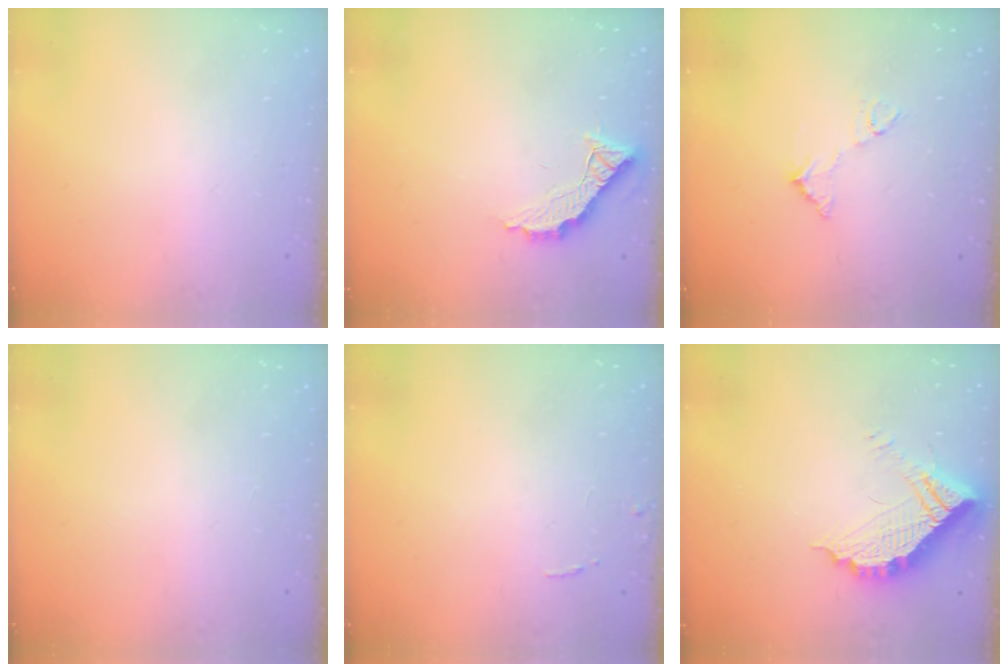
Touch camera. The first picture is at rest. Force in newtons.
{"total": 8.6, "press": 8.6, "slide": 0.5}
{"total": 6.8, "press": 6.8, "slide": 0.3}
{"total": 0.0}
{"total": 6.0, "press": 6.0, "slide": 0.4}
{"total": 12.3, "press": 12.2, "slide": 0.9}